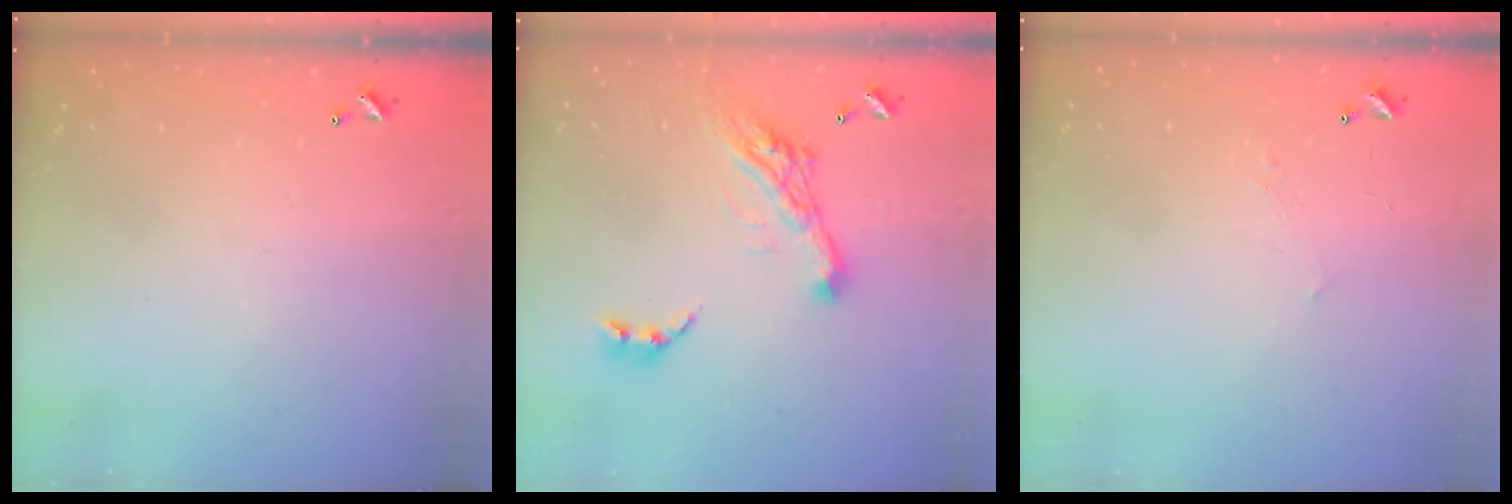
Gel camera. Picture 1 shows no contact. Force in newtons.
{"total": 13.4, "press": 13.3, "slide": 1.4}
{"total": 2.9, "press": 2.8, "slide": 0.4}